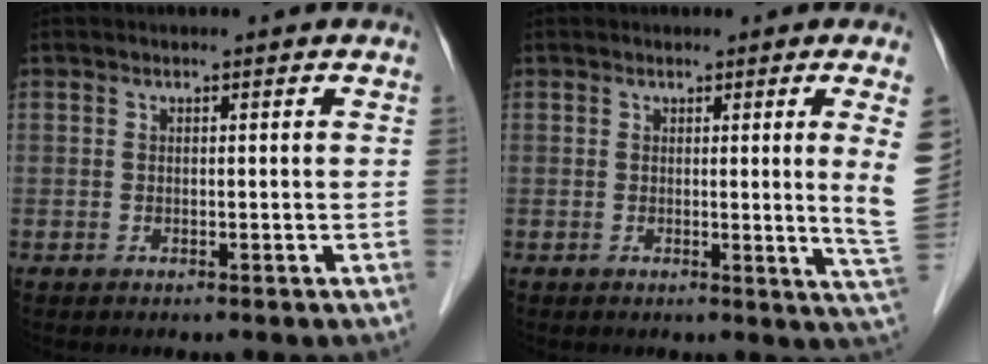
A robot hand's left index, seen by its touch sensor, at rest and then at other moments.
{"total": 5.9, "force": [1.2, -1.9, 5.4], "torque": [-0.073, -0.018, 0.017]}